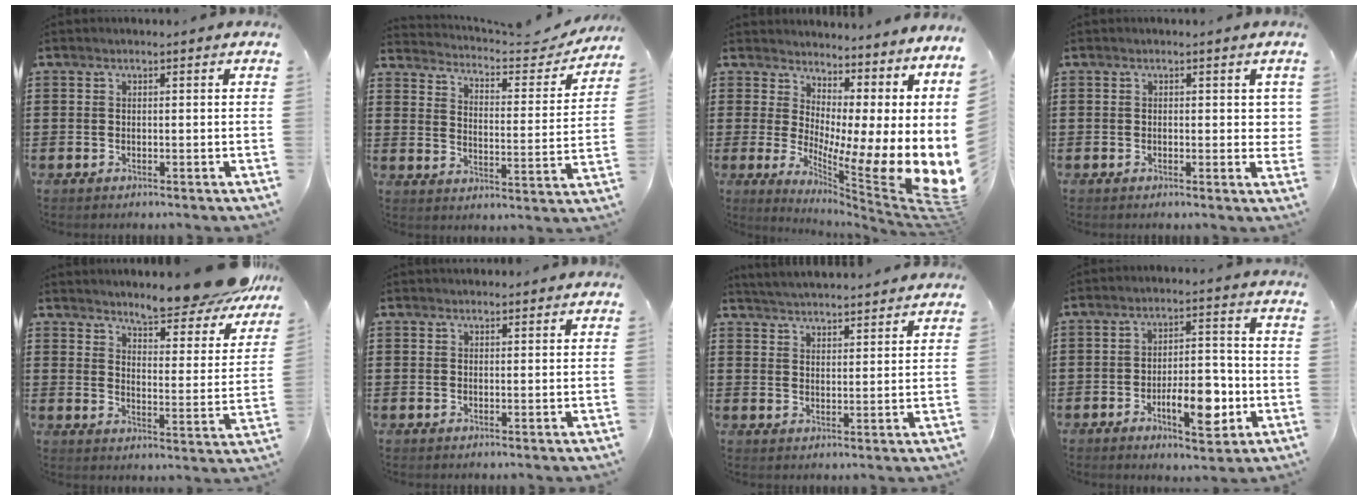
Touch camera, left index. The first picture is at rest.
{"total": 3.5, "force": [3.5, 0.3, 0.5], "torque": [-0.034, -0.028, 0.051]}
{"total": 4.3, "force": [-1.0, 2.8, 3.1], "torque": [-0.033, -0.058, -0.022]}
{"total": 1.8, "force": [0.2, 1.0, 1.4], "torque": [-0.021, 0.004, 0.001]}
{"total": 8.4, "force": [8.1, -0.6, 2.4], "torque": [-0.055, -0.058, 0.137]}
{"total": 1.2, "force": [1.1, 0.3, -0.1], "torque": [-0.002, 0.002, 0.022]}
{"total": 3.7, "force": [3.7, -0.5, -0.1], "torque": [-0.012, -0.018, 0.065]}
{"total": 8.2, "force": [-3.1, 3.4, 6.7], "torque": [-0.099, -0.001, -0.055]}